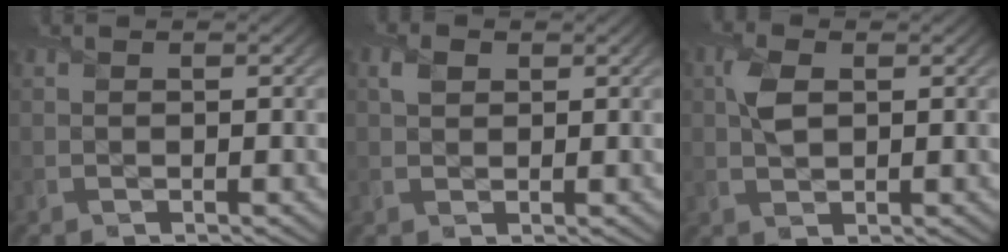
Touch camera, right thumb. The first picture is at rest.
{"total": 2.0, "force": [0.8, 1.5, 1.0], "torque": [-0.026, 0.003, 0.012]}
{"total": 3.3, "force": [0.9, 2.0, 2.5], "torque": [-0.061, 0.005, 0.014]}